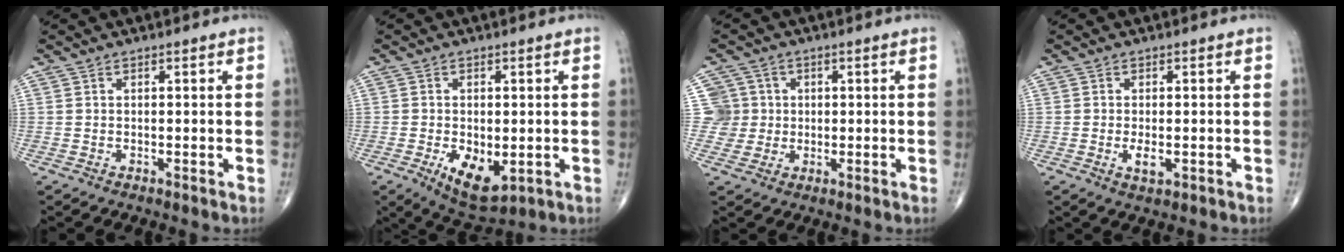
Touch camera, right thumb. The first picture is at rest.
{"total": 8.1, "force": [-2.1, 4.3, 6.6], "torque": [-0.104, -0.014, -0.023]}
{"total": 5.5, "force": [0.7, 5.4, -0.2], "torque": [0.043, 0.009, 0.010]}
{"total": 2.7, "force": [-0.7, 1.2, 2.3], "torque": [-0.044, -0.005, -0.011]}